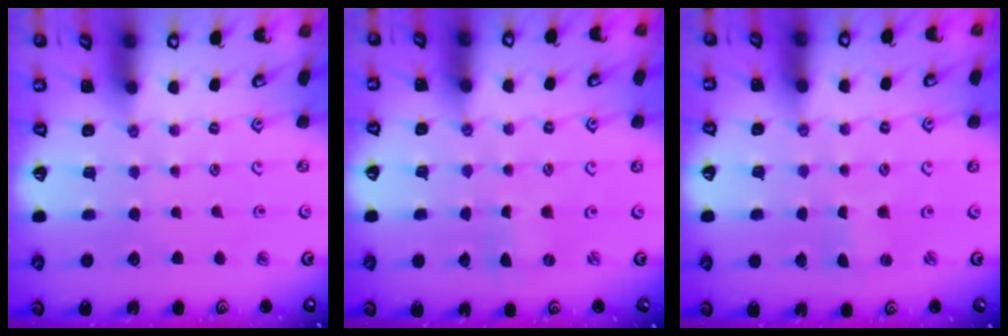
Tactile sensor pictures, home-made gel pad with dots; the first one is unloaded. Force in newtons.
{"total": 0.0}
{"total": 0.0}